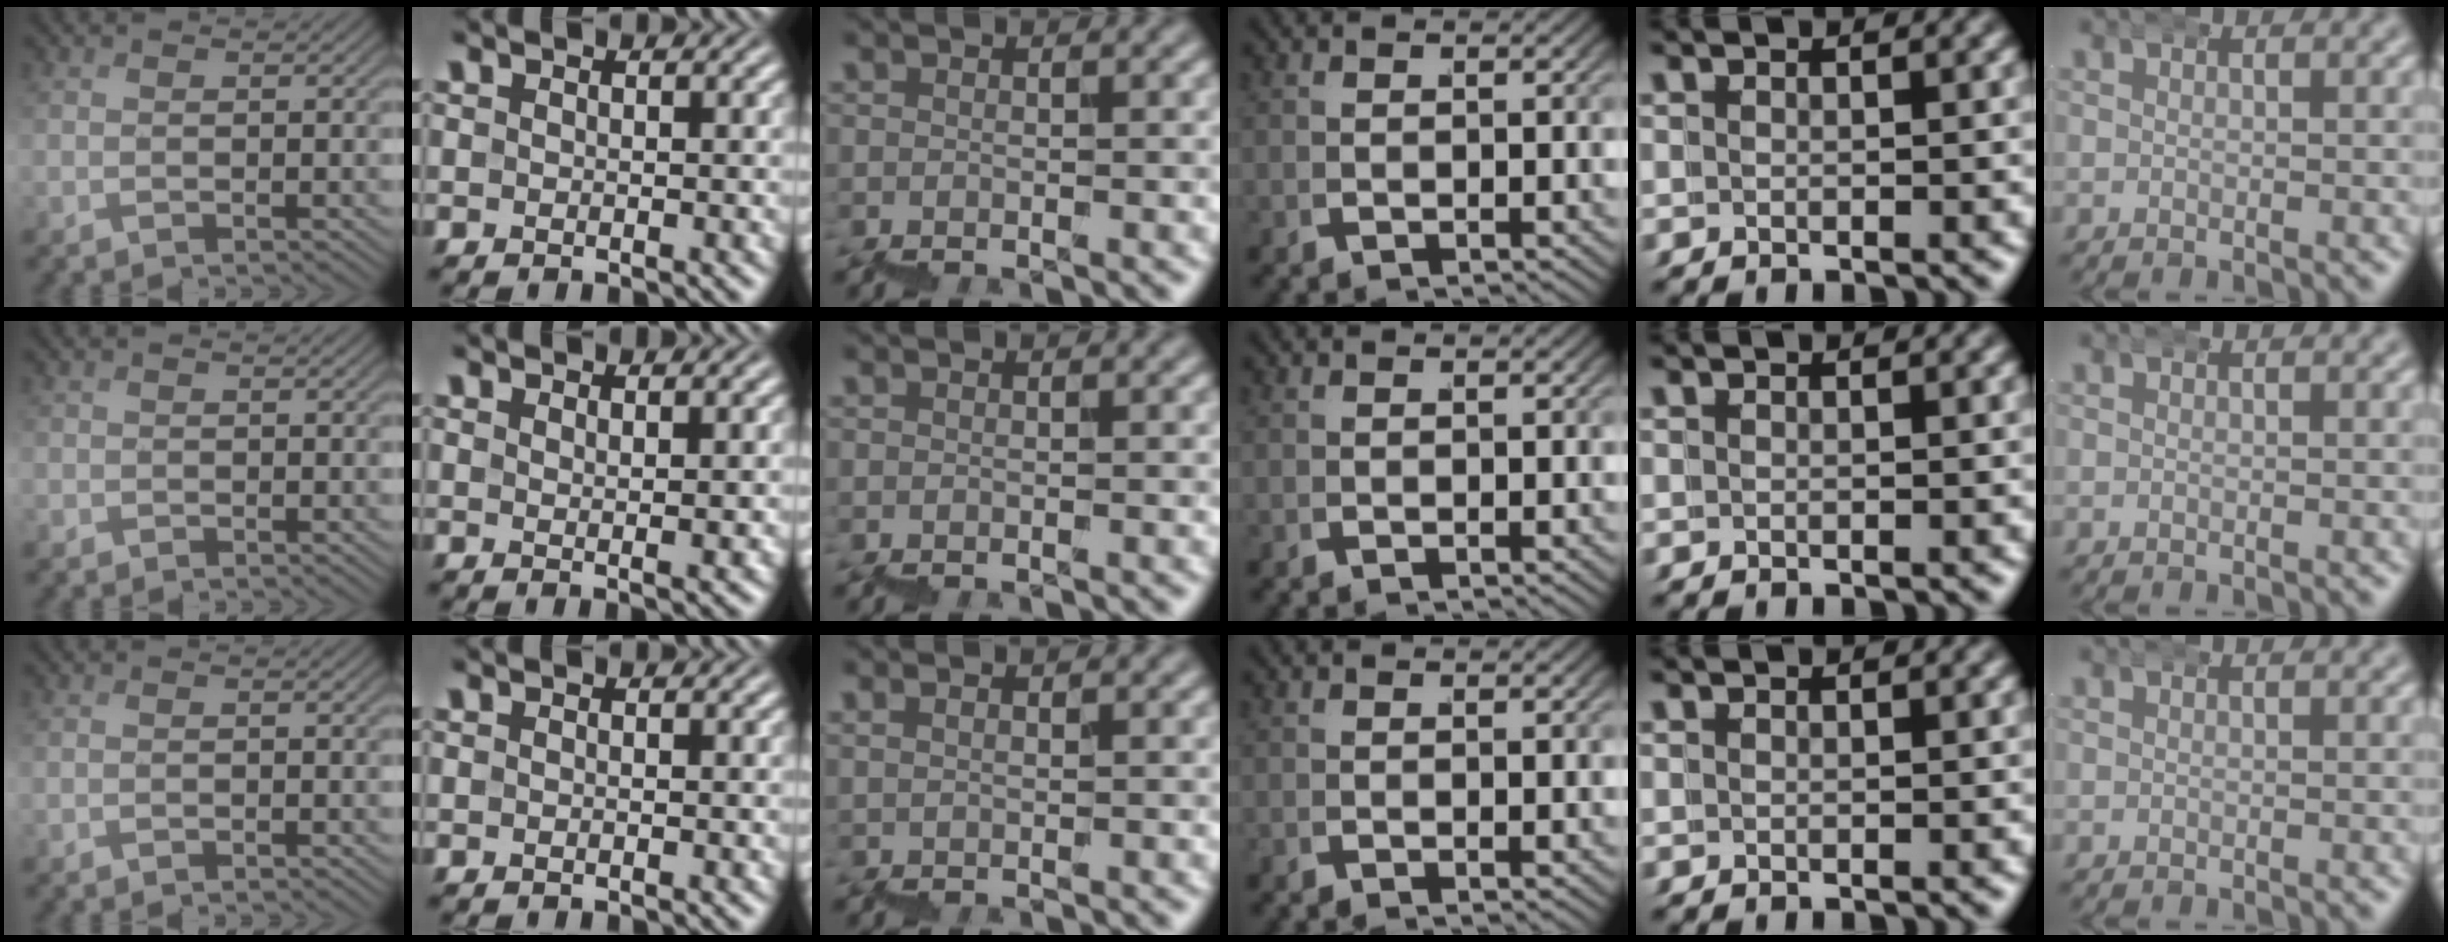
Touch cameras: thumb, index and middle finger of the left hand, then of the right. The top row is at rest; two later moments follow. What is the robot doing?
{"motion": "wrap", "object": "bandana"}